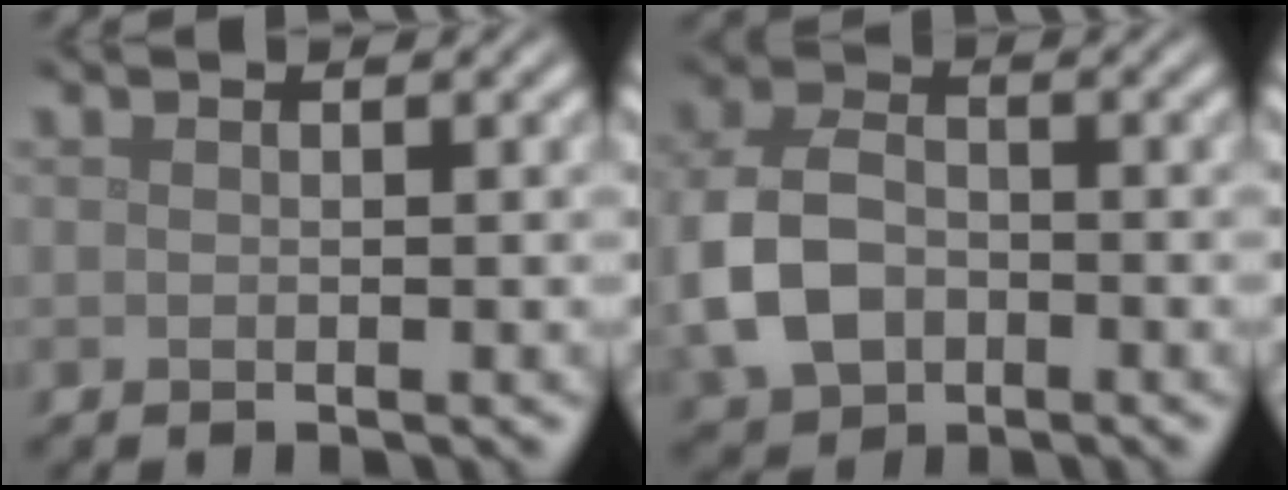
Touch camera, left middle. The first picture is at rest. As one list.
[{"total": 6.7, "force": [-1.9, 4.9, 4.2], "torque": [-0.101, -0.002, -0.047]}]